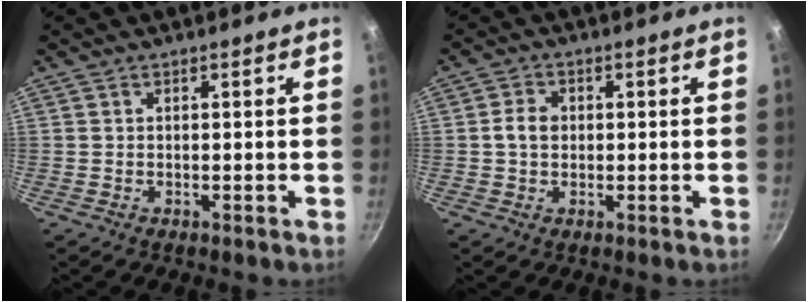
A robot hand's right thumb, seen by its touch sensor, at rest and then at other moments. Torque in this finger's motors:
{"motor_torque": [0.70, 1.05, 0.95, 0.16, 0.10]}